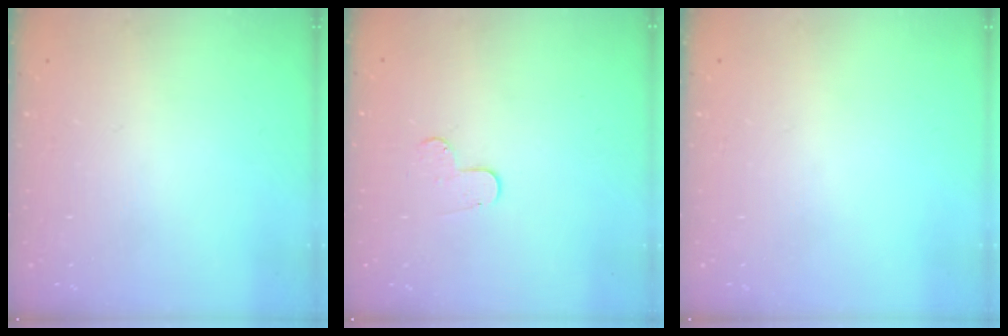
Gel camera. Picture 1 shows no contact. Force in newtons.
{"total": 4.5, "press": 4.5, "slide": 0.4}
{"total": 0.0}